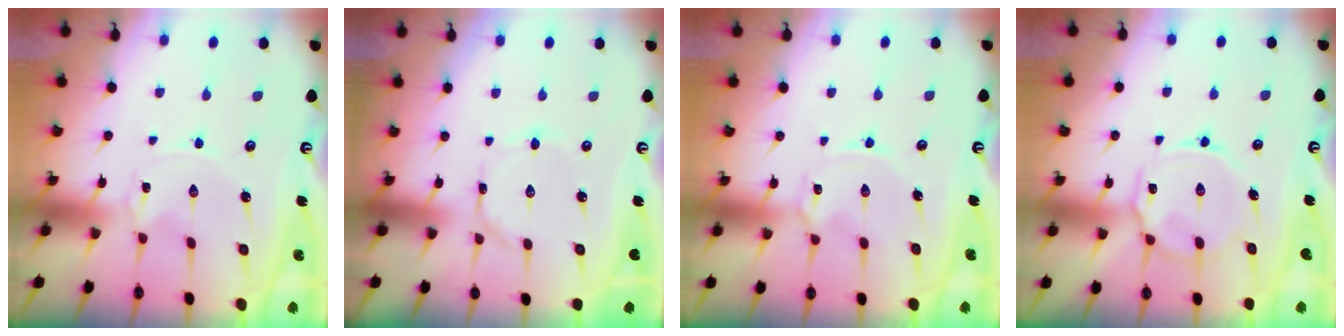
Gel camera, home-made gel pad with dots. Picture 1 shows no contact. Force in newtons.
{"total": 0.9, "press": 0.9, "slide": 0.0}
{"total": 2.0, "press": 2.0, "slide": 0.1}
{"total": 11.1, "press": 11.0, "slide": 1.0}